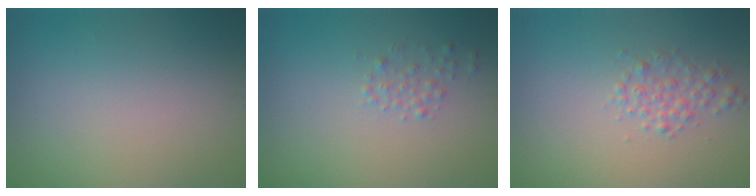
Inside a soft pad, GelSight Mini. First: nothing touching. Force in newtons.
{"total": 1.1, "press": 1.1, "slide": 0.0}
{"total": 1.8, "press": 1.8, "slide": 0.0}